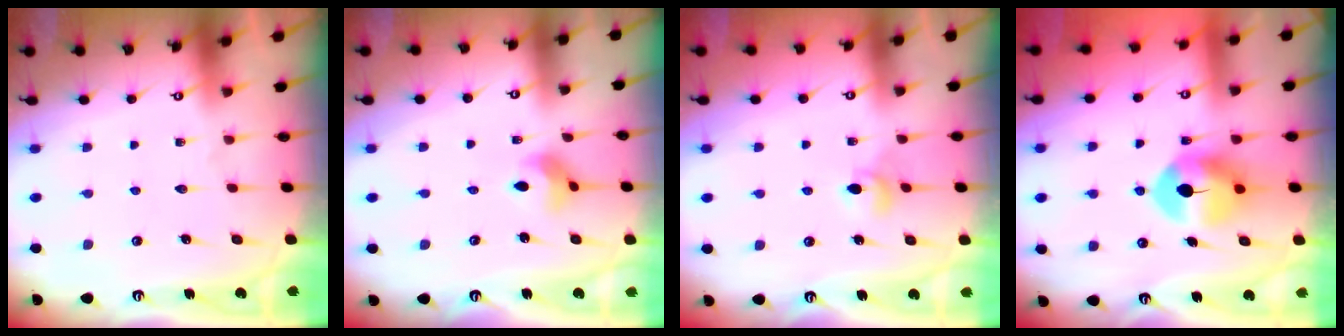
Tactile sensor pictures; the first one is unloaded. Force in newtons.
{"total": 5.5, "press": 5.5, "slide": 0.7}
{"total": 5.1, "press": 5.1, "slide": 0.5}
{"total": 8.9, "press": 8.9, "slide": 1.2}